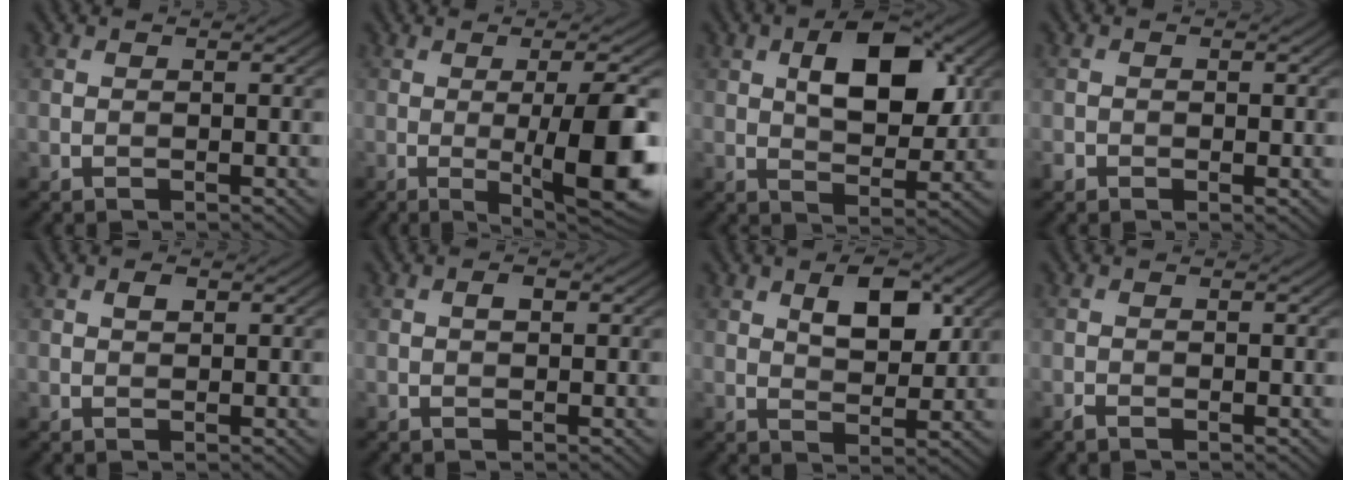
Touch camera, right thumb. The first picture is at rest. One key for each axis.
{"total": 11.6, "fx": -1.6, "fy": 2.6, "fz": 11.2, "tx": -0.144, "ty": 0.006, "tz": -0.025}
{"total": 9.8, "fx": 2.7, "fy": 5.2, "fz": 7.9, "tx": -0.125, "ty": 0.005, "tz": 0.043}
{"total": 1.2, "fx": -0.6, "fy": 0.7, "fz": 0.8, "tx": -0.017, "ty": -0.004, "tz": -0.011}
{"total": 1.0, "fx": 0.4, "fy": 0.6, "fz": 0.7, "tx": -0.014, "ty": 0.000, "tz": 0.008}
{"total": 1.0, "fx": 0.2, "fy": 0.6, "fz": 0.8, "tx": -0.012, "ty": 0.003, "tz": 0.001}
{"total": 6.0, "fx": 2.5, "fy": 3.1, "fz": 4.6, "tx": -0.077, "ty": -0.004, "tz": 0.041}
{"total": 0.6, "fx": -0.5, "fy": 0.0, "fz": 0.4, "tx": -0.010, "ty": 0.002, "tz": -0.011}